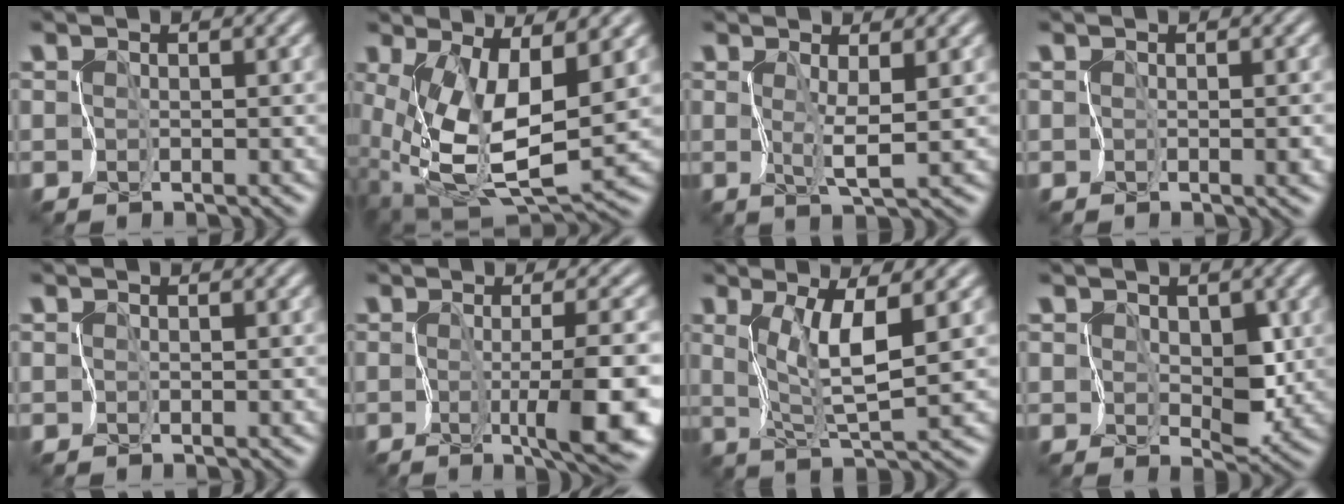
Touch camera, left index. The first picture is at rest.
{"total": 9.6, "force": [0.8, 4.3, 8.5], "torque": [-0.184, -0.027, 0.026]}
{"total": 2.1, "force": [0.6, -0.1, 2.0], "torque": [-0.043, -0.006, 0.016]}
{"total": 1.4, "force": [-0.4, 0.7, 1.2], "torque": [-0.013, -0.008, 0.001]}
{"total": 0.0}
{"total": 6.1, "force": [-1.8, 0.5, 5.8], "torque": [-0.094, -0.011, -0.027]}
{"total": 3.9, "force": [1.3, 0.4, 3.6], "torque": [-0.077, -0.010, 0.032]}
{"total": 3.5, "force": [0.8, 2.4, 2.4], "torque": [-0.040, -0.009, 0.011]}